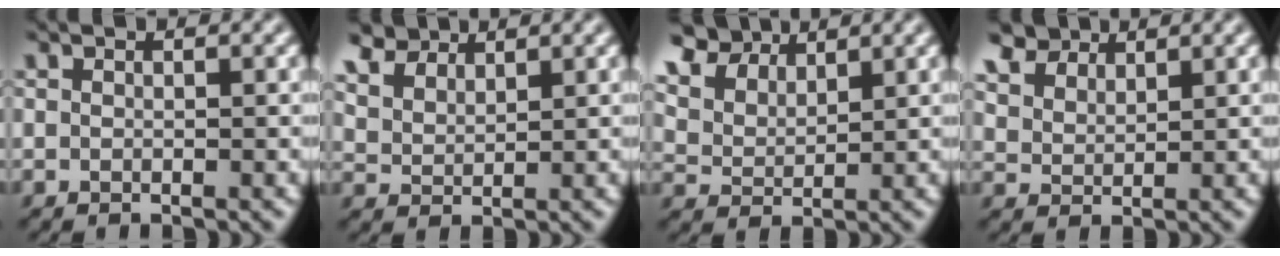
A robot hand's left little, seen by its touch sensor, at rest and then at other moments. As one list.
[{"total": 6.3, "force": [4.8, 3.2, 2.6], "torque": [-0.096, 0.002, 0.092]}, {"total": 8.4, "force": [5.9, 4.5, 3.8], "torque": [-0.125, 0.017, 0.106]}, {"total": 5.9, "force": [4.5, 3.1, 2.3], "torque": [-0.088, 0.001, 0.086]}]